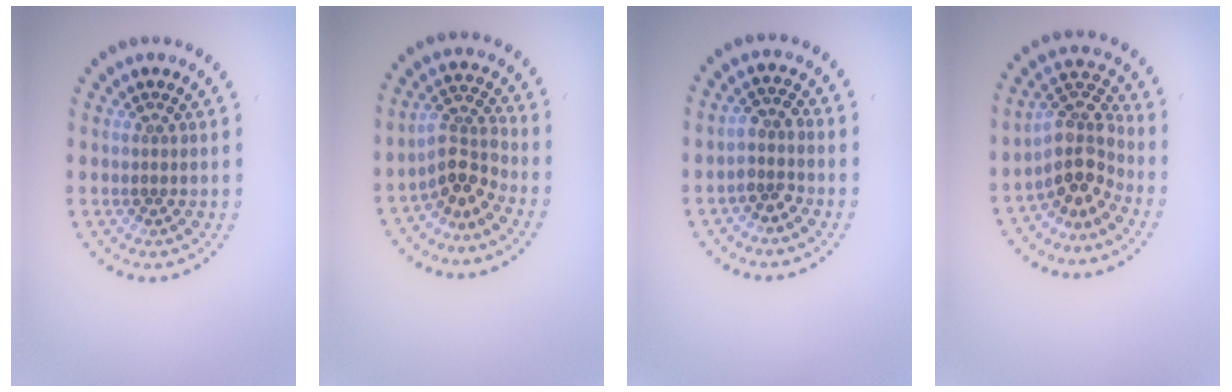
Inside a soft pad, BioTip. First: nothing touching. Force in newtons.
{"total": 3.1, "press": 2.3, "slide": 2.1}
{"total": 2.0, "press": 1.6, "slide": 1.2}
{"total": 4.0, "press": 3.0, "slide": 2.6}